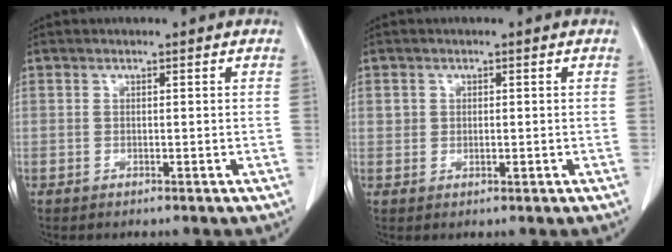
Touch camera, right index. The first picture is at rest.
{"total": 1.5, "force": [0.2, 1.3, 0.7], "torque": [-0.015, 0.001, 0.005]}